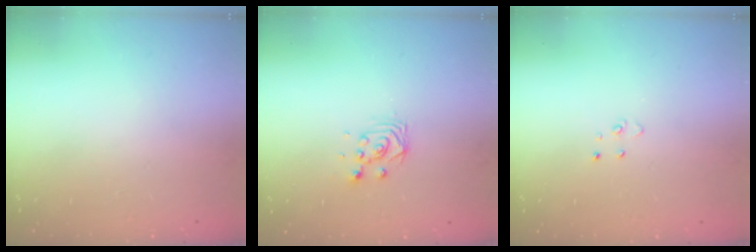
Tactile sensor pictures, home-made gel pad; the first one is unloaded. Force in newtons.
{"total": 2.8, "press": 2.8, "slide": 0.3}
{"total": 2.6, "press": 2.6, "slide": 0.2}